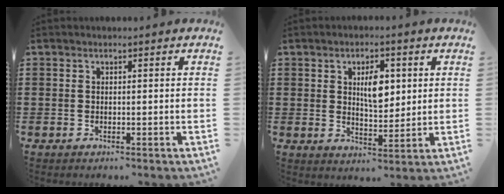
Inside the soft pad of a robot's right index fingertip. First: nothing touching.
{"total": 5.9, "force": [1.7, 3.0, 4.8], "torque": [-0.079, 0.003, 0.022]}